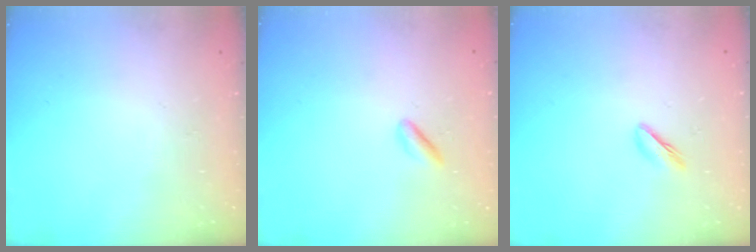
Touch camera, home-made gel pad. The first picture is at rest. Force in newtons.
{"total": 1.1, "press": 0.9, "slide": 0.7}
{"total": 3.1, "press": 3.0, "slide": 1.0}